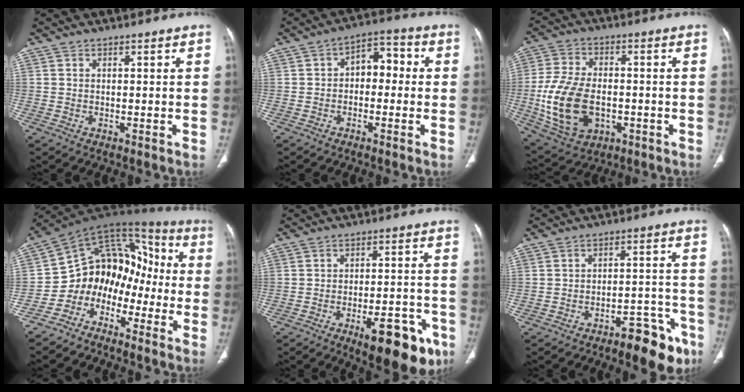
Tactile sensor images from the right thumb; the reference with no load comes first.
{"total": 7.0, "force": [0.0, 4.5, 5.3], "torque": [-0.048, 0.031, -0.014]}
{"total": 16.2, "force": [-2.8, 10.4, 12.0], "torque": [-0.232, 0.004, -0.037]}
{"total": 12.7, "force": [-5.4, 9.8, 5.8], "torque": [-0.034, 0.114, -0.106]}
{"total": 14.5, "force": [-7.4, 5.6, 11.1], "torque": [-0.117, 0.036, -0.093]}
{"total": 11.4, "force": [-7.3, 4.5, 7.6], "torque": [-0.069, 0.056, -0.098]}